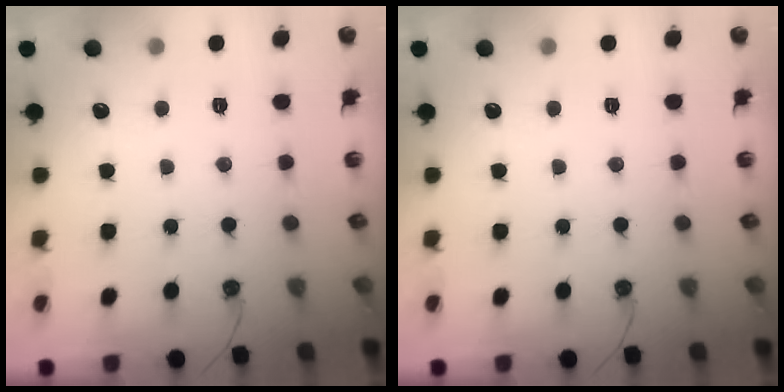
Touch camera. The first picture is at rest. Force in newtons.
{"total": 0.0}